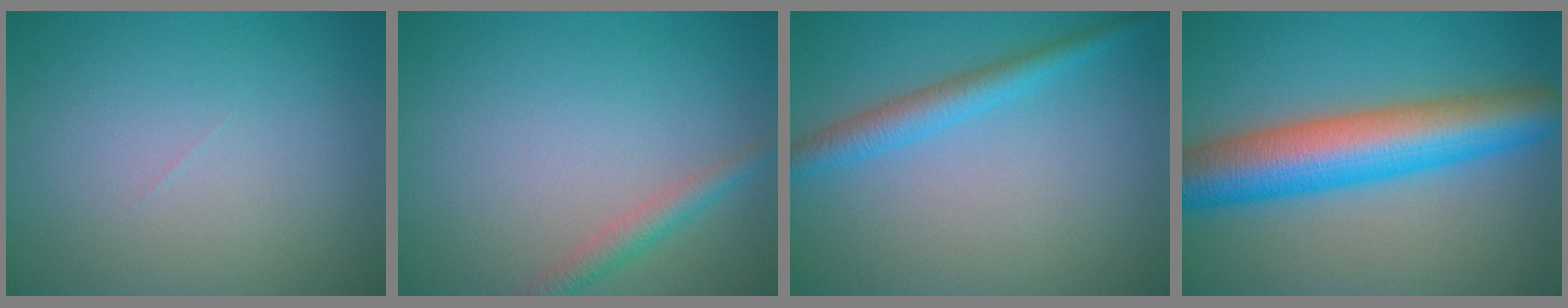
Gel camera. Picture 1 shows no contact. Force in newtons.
{"total": 2.2, "press": 2.2, "slide": 0.0}
{"total": 3.0, "press": 3.0, "slide": 0.1}
{"total": 10.0, "press": 10.0, "slide": 0.2}